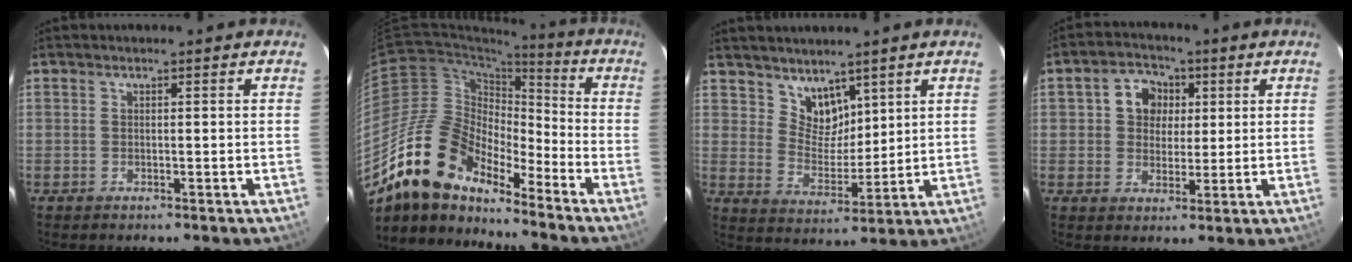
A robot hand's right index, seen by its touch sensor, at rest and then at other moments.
{"total": 17.2, "force": [-13.9, 6.4, 7.8], "torque": [-0.141, 0.000, -0.266]}
{"total": 6.9, "force": [5.1, 4.2, 2.0], "torque": [-0.024, -0.001, 0.101]}
{"total": 7.0, "force": [1.6, 6.0, 3.1], "torque": [-0.058, 0.023, 0.028]}